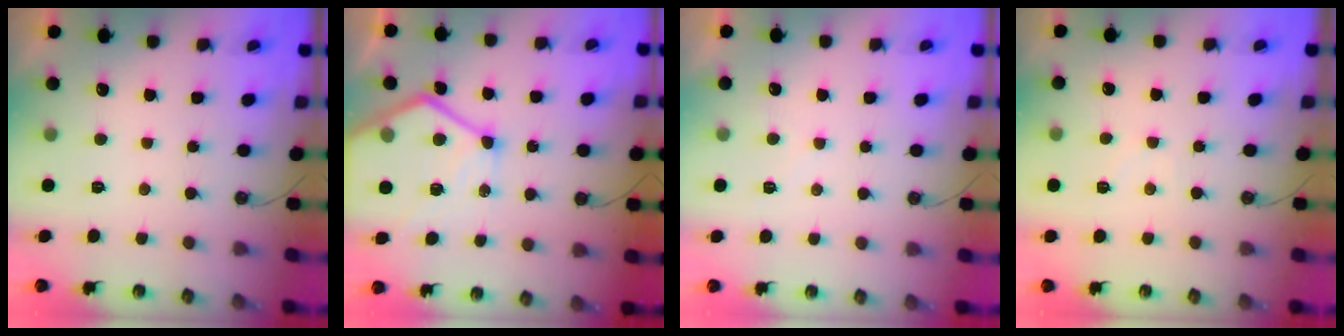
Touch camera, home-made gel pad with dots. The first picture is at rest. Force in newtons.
{"total": 17.8, "press": 17.8, "slide": 1.6}
{"total": 3.6, "press": 3.6, "slide": 0.5}
{"total": 4.6, "press": 4.6, "slide": 0.5}